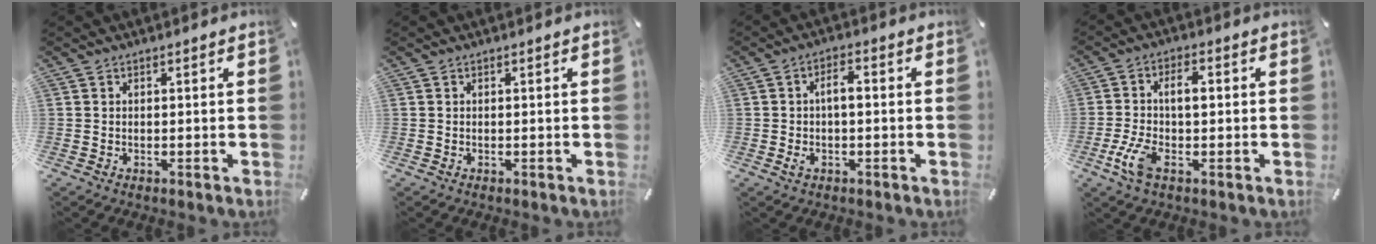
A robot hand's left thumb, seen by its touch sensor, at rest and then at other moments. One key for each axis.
{"total": 0.0}
{"total": 4.5, "fx": -0.5, "fy": 2.0, "fz": 4.0, "tx": -0.070, "ty": 0.006, "tz": -0.012}
{"total": 8.2, "fx": -0.8, "fy": 3.7, "fz": 7.2, "tx": -0.170, "ty": -0.001, "tz": -0.022}